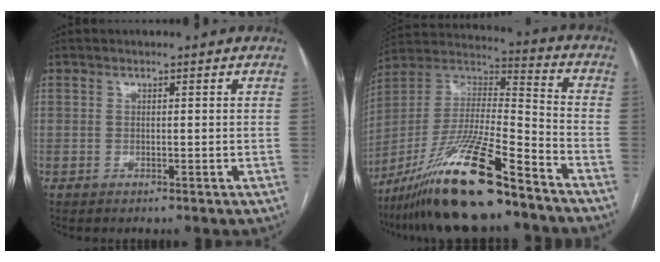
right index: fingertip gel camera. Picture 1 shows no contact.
{"total": 20.5, "force": [-14.9, 2.0, 14.0], "torque": [-0.293, -0.026, -0.275]}